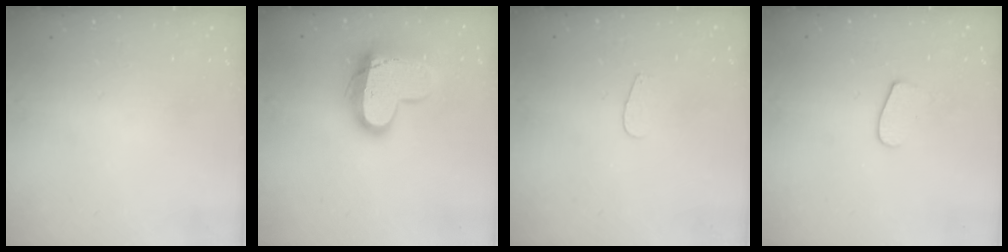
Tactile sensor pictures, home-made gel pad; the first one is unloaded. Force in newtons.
{"total": 15.3, "press": 15.2, "slide": 1.2}
{"total": 3.7, "press": 3.7, "slide": 0.4}
{"total": 6.7, "press": 6.7, "slide": 0.6}